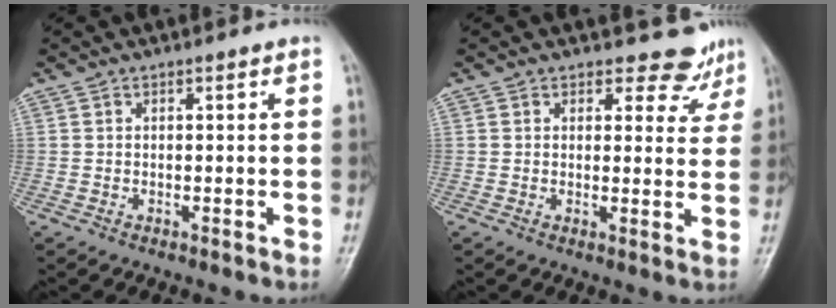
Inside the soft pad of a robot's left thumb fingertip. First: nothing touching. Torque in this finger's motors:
{"motor_torque": [-0.30, -0.11, -0.39, -0.05, 0.06]}